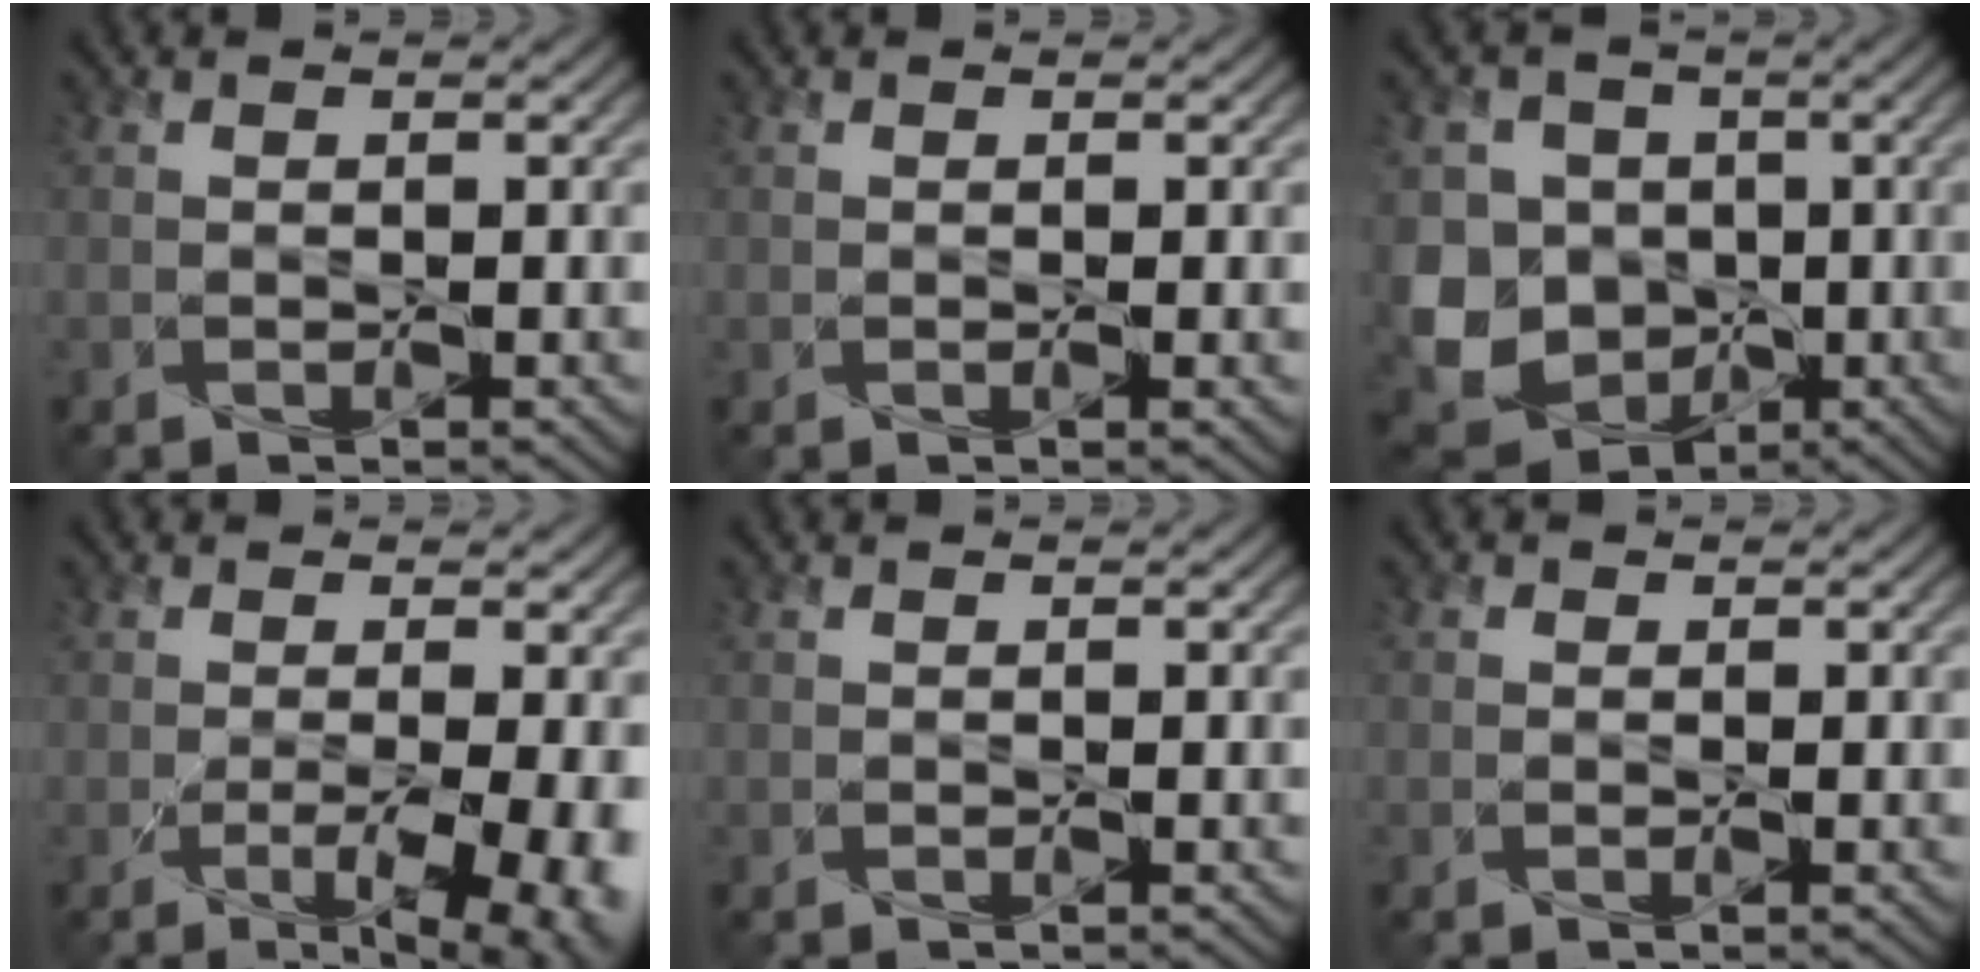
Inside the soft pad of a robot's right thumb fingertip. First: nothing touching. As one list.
[{"total": 0.8, "force": [0.2, 0.4, 0.7], "torque": [-0.014, -0.002, 0.003]}, {"total": 12.3, "force": [-3.1, 10.8, 5.1], "torque": [-0.138, -0.021, -0.076]}, {"total": 8.1, "force": [-1.8, 2.5, 7.5], "torque": [-0.071, -0.009, -0.019]}, {"total": 0.0}, {"total": 0.6, "force": [0.1, 0.5, -0.3], "torque": [0.003, -0.004, -0.003]}]